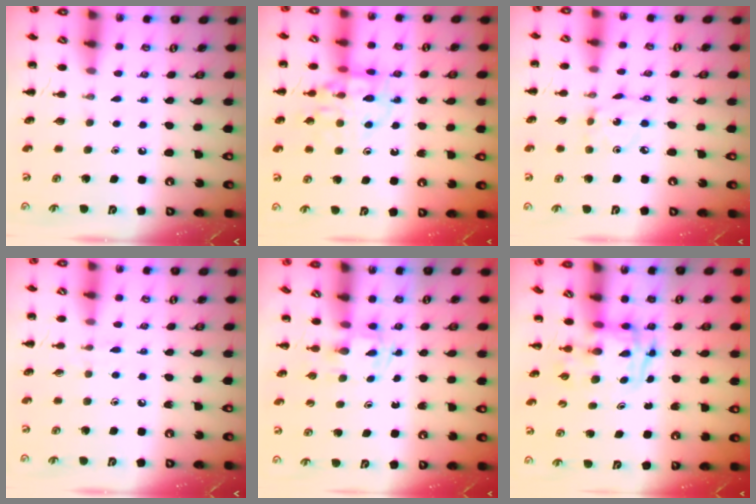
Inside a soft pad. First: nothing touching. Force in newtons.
{"total": 13.2, "press": 13.1, "slide": 1.4}
{"total": 2.4, "press": 2.4, "slide": 0.4}
{"total": 3.8, "press": 3.5, "slide": 1.5}
{"total": 2.5, "press": 2.1, "slide": 1.2}
{"total": 3.3, "press": 3.3, "slide": 0.6}